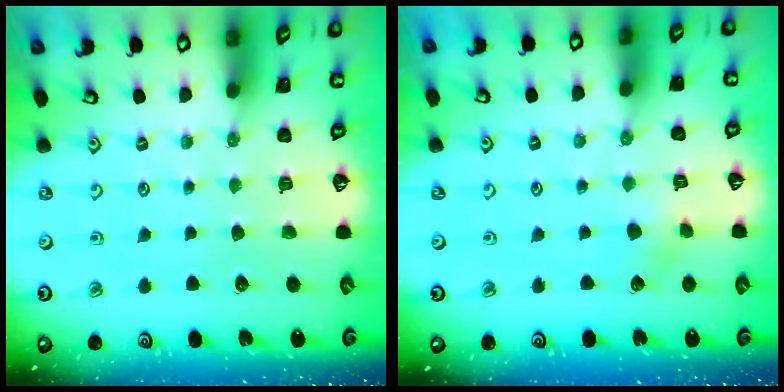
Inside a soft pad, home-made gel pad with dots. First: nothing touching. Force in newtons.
{"total": 3.3, "press": 3.3, "slide": 0.4}